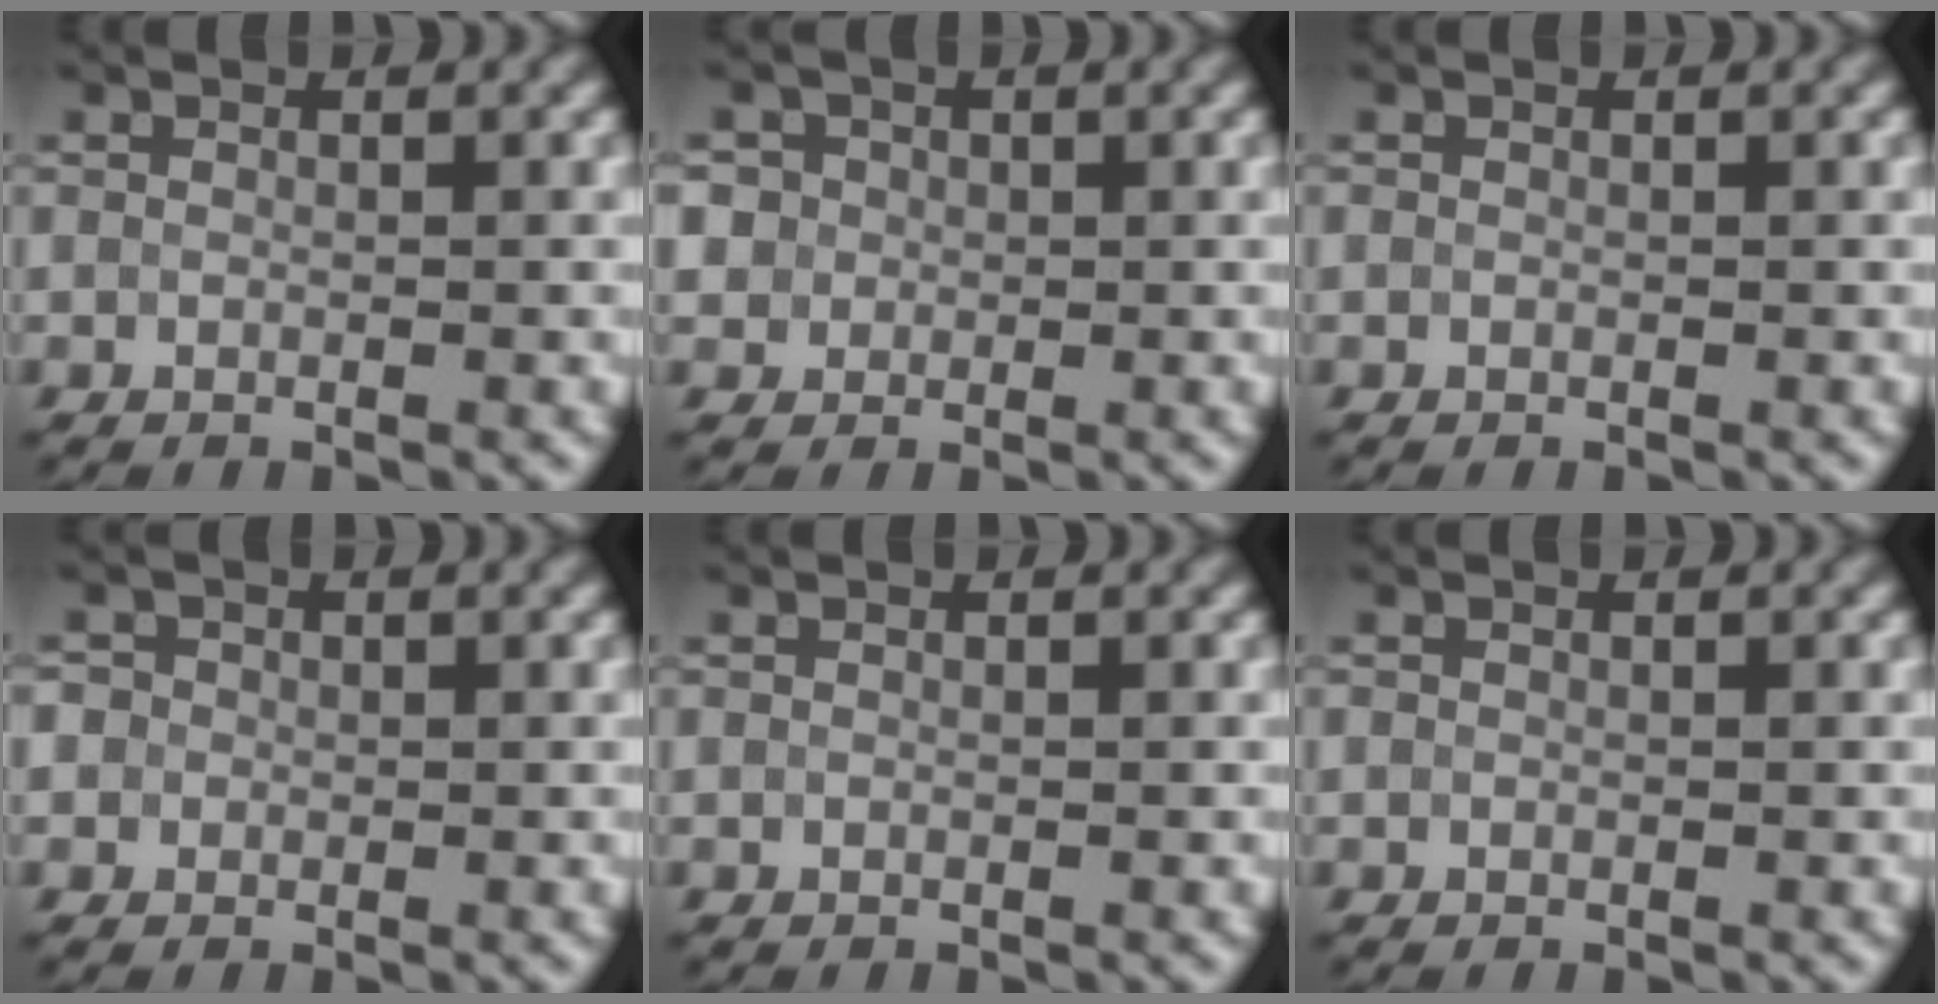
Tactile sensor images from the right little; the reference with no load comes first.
{"total": 5.2, "force": [0.5, 4.9, 1.5], "torque": [-0.029, 0.037, -0.021]}
{"total": 0.0}
{"total": 1.8, "force": [-0.1, 1.8, 0.4], "torque": [0.009, 0.017, -0.023]}
{"total": 0.0}
{"total": 0.0}